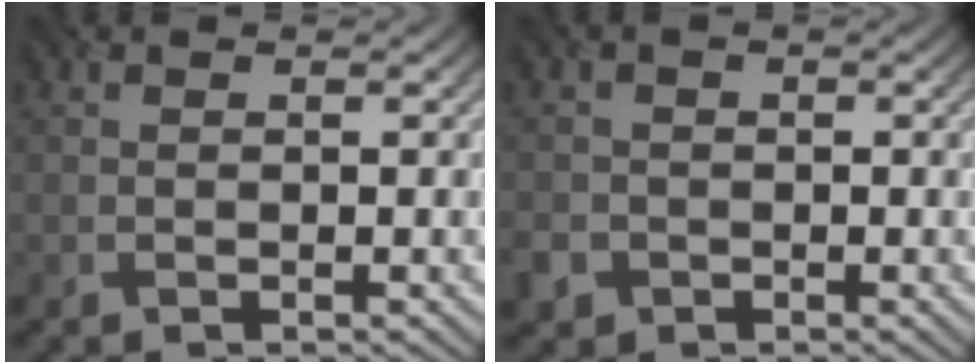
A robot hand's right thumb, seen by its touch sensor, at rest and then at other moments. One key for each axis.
{"total": 2.7, "fx": -1.3, "fy": 2.3, "fz": 0.7, "tx": -0.025, "ty": -0.009, "tz": -0.031}